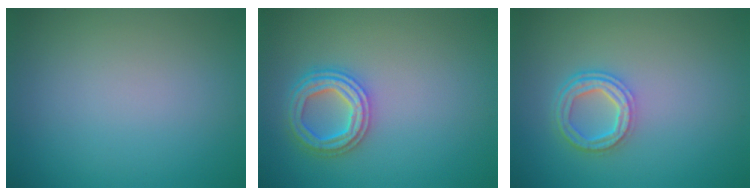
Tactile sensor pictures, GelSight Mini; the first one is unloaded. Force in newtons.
{"total": 3.5, "press": 3.4, "slide": 1.1}
{"total": 3.7, "press": 2.8, "slide": 2.4}